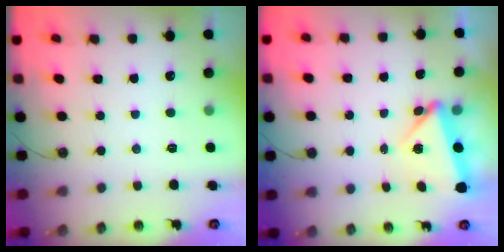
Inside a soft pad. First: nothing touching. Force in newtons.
{"total": 5.9, "press": 5.6, "slide": 1.8}